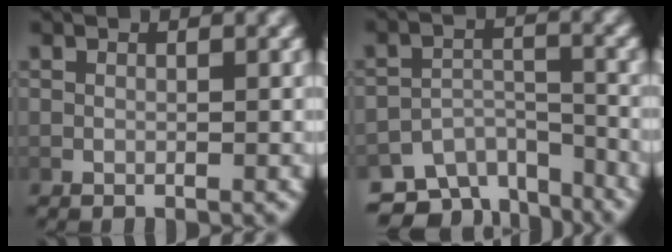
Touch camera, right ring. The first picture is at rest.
{"total": 8.3, "force": [-5.9, 4.8, 3.4], "torque": [-0.052, -0.022, -0.096]}